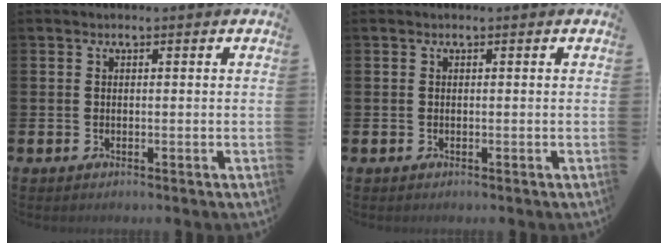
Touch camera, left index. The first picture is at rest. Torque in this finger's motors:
{"motor_torque": [-0.02, 0.01, 0.00, -0.01]}